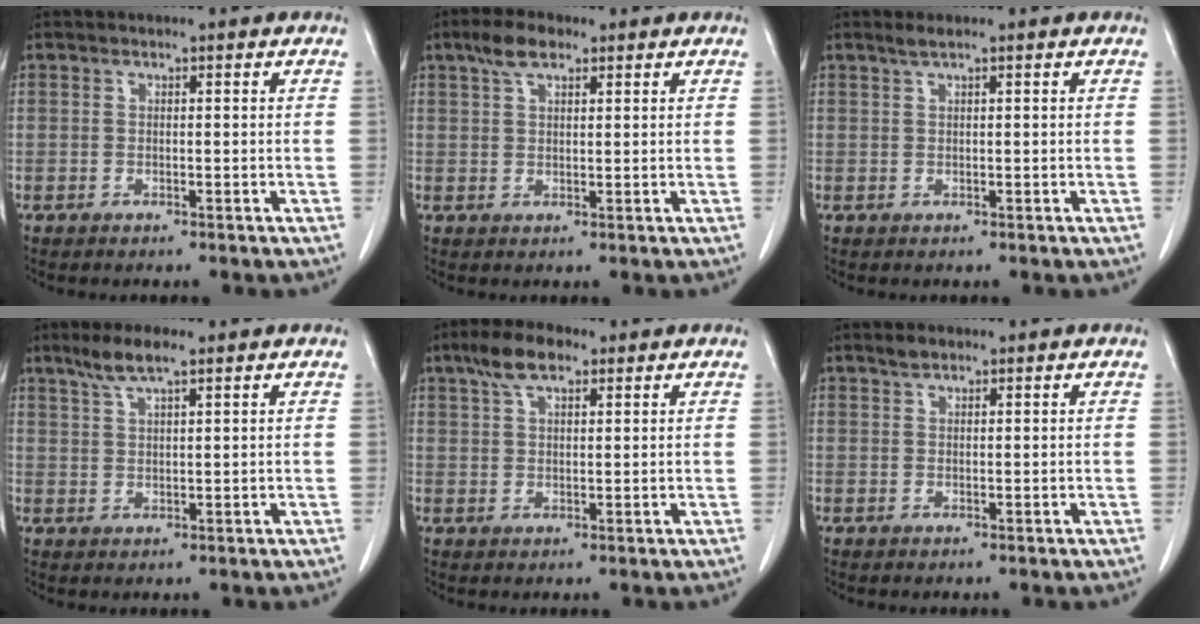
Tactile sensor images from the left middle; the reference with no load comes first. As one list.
[{"total": 4.2, "force": [2.7, 1.6, 2.7], "torque": [-0.060, 0.012, 0.053]}, {"total": 1.1, "force": [0.8, -0.1, 0.7], "torque": [-0.020, 0.005, 0.020]}, {"total": 4.6, "force": [3.3, 0.6, 3.2], "torque": [-0.070, 0.008, 0.067]}, {"total": 5.9, "force": [3.7, 2.2, 4.0], "torque": [-0.083, 0.017, 0.068]}, {"total": 1.5, "force": [1.2, 0.6, 0.6], "torque": [-0.015, 0.003, 0.022]}]